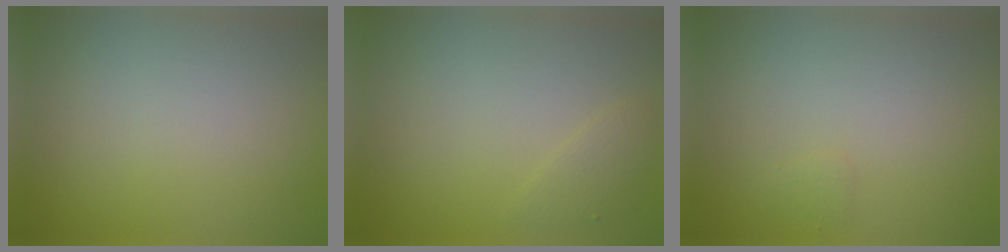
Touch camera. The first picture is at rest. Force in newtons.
{"total": 1.2, "press": 1.2, "slide": 0.1}
{"total": 0.5, "press": 0.5, "slide": 0.1}